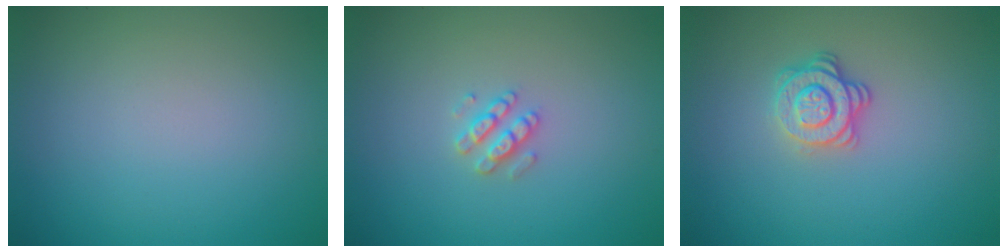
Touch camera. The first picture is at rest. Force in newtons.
{"total": 1.9, "press": 1.9, "slide": 0.3}
{"total": 2.8, "press": 2.5, "slide": 1.3}